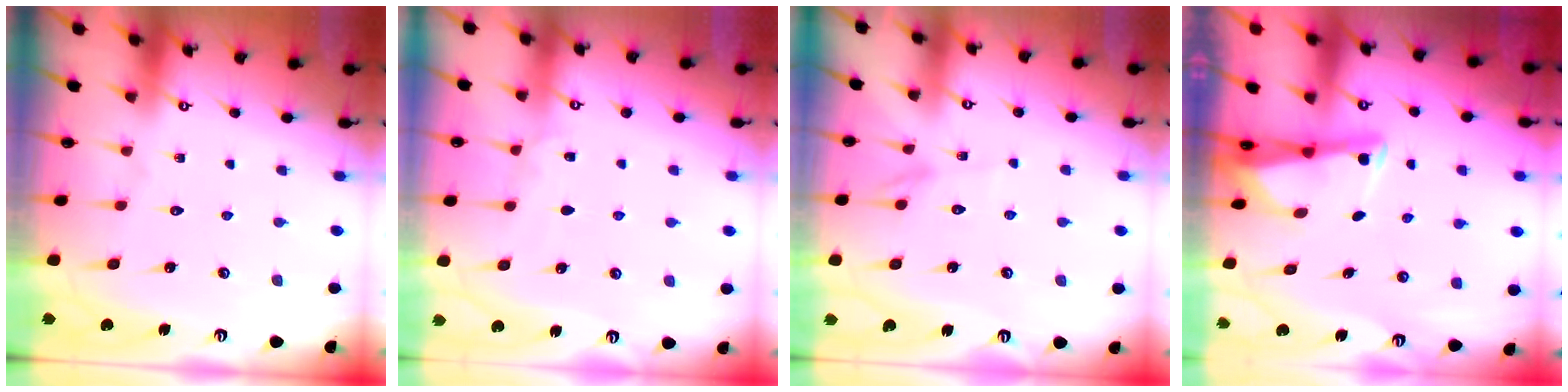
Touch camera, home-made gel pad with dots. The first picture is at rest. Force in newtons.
{"total": 3.0, "press": 3.0, "slide": 0.3}
{"total": 2.4, "press": 2.4, "slide": 0.3}
{"total": 2.8, "press": 2.8, "slide": 0.5}